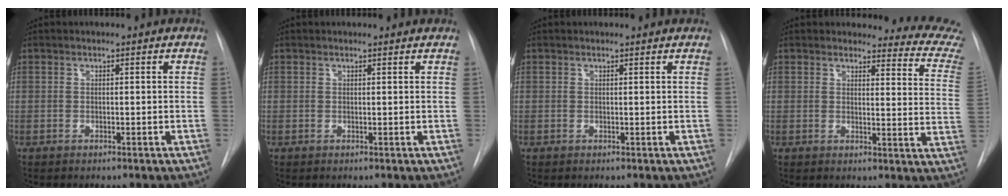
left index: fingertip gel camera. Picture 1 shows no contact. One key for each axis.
{"total": 1.9, "fx": 1.8, "fy": 0.3, "fz": 0.3, "tx": -0.013, "ty": 0.010, "tz": 0.018}
{"total": 1.3, "fx": 1.3, "fy": 0.1, "fz": 0.2, "tx": -0.011, "ty": 0.010, "tz": 0.015}
{"total": 12.6, "fx": 12.6, "fy": 0.8, "fz": 0.6, "tx": 0.028, "ty": -0.121, "tz": 0.098}